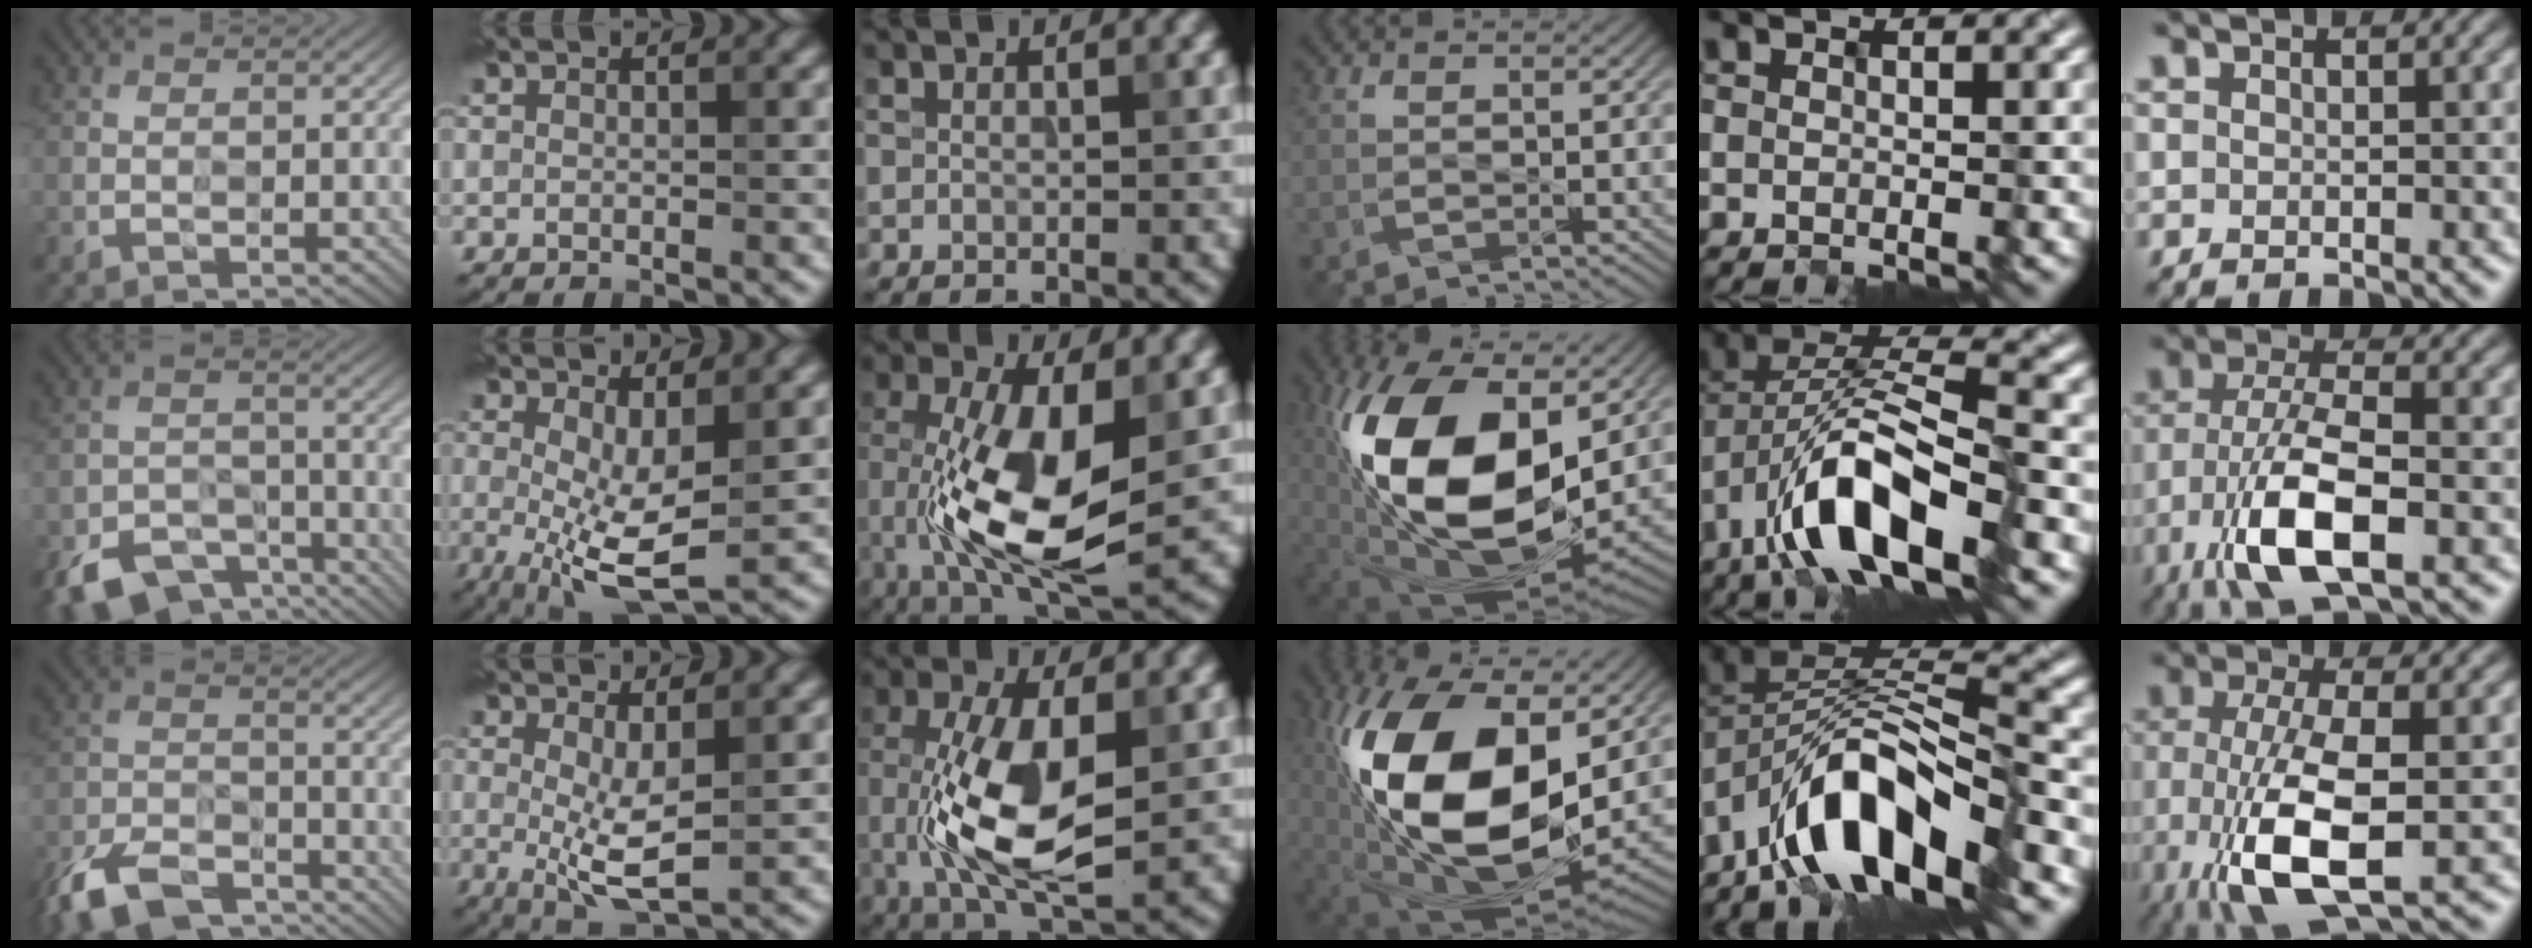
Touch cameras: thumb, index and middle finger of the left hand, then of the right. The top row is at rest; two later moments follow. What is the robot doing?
{"motion": "insert", "object": "pen cap and body"}